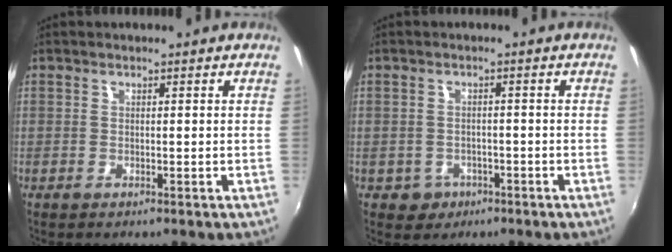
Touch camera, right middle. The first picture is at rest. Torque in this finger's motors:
{"motor_torque": [0.25, -0.38, 0.02, -0.01]}